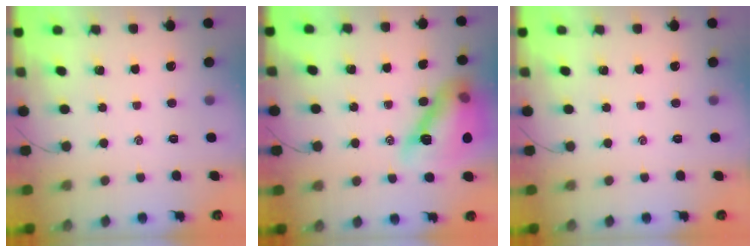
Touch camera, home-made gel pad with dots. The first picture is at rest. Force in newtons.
{"total": 15.4, "press": 14.9, "slide": 3.6}
{"total": 0.0}